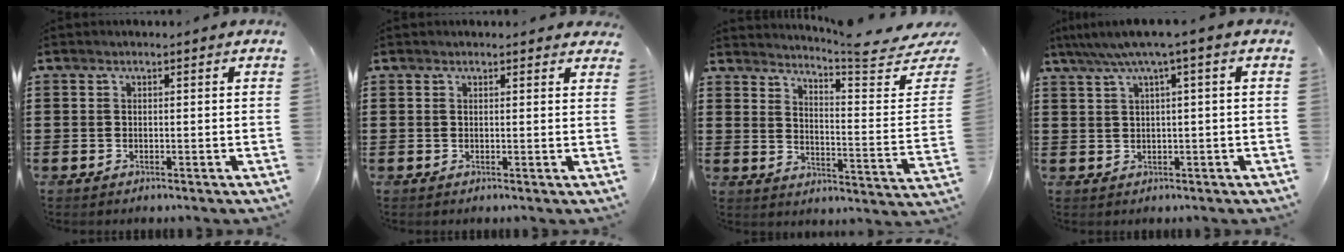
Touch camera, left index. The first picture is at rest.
{"total": 0.9, "force": [0.8, 0.3, 0.3], "torque": [0.001, -0.002, 0.012]}
{"total": 5.9, "force": [5.3, -0.2, 2.7], "torque": [-0.056, -0.050, 0.081]}
{"total": 3.8, "force": [1.3, -0.3, 3.6], "torque": [-0.069, -0.004, 0.019]}